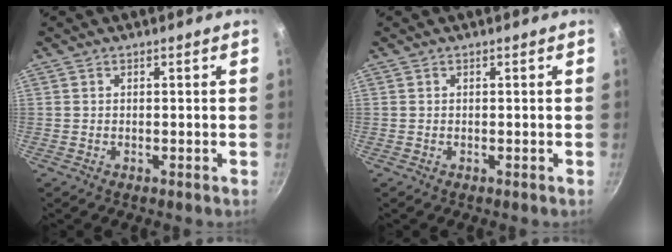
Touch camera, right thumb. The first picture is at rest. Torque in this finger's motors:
{"motor_torque": [0.00, 0.00, 0.00, 0.00, 0.00]}